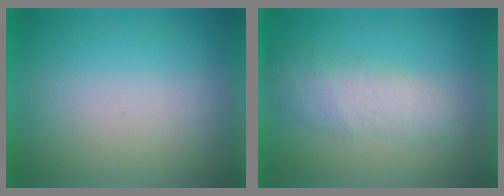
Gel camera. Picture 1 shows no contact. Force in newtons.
{"total": 2.6}